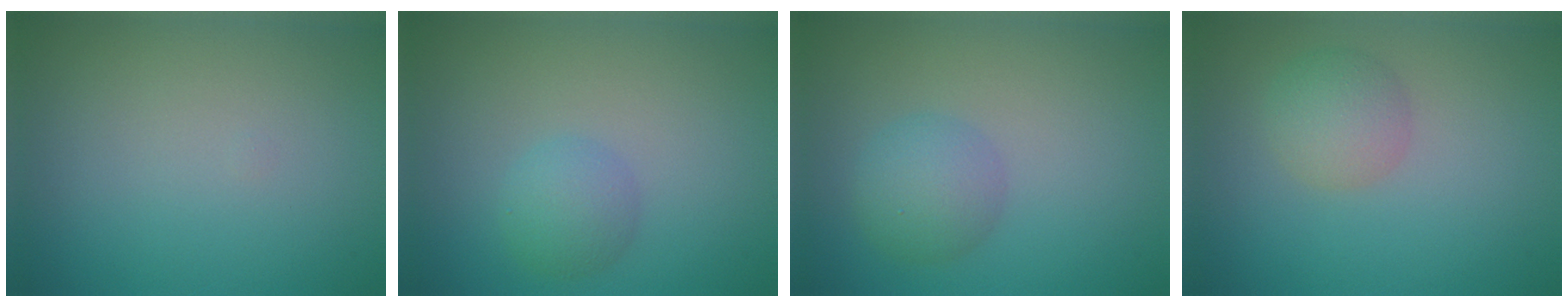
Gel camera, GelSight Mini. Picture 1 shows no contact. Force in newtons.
{"total": 2.3, "press": 2.3, "slide": 0.1}
{"total": 3.0, "press": 3.0, "slide": 0.1}
{"total": 2.7, "press": 2.7, "slide": 0.1}